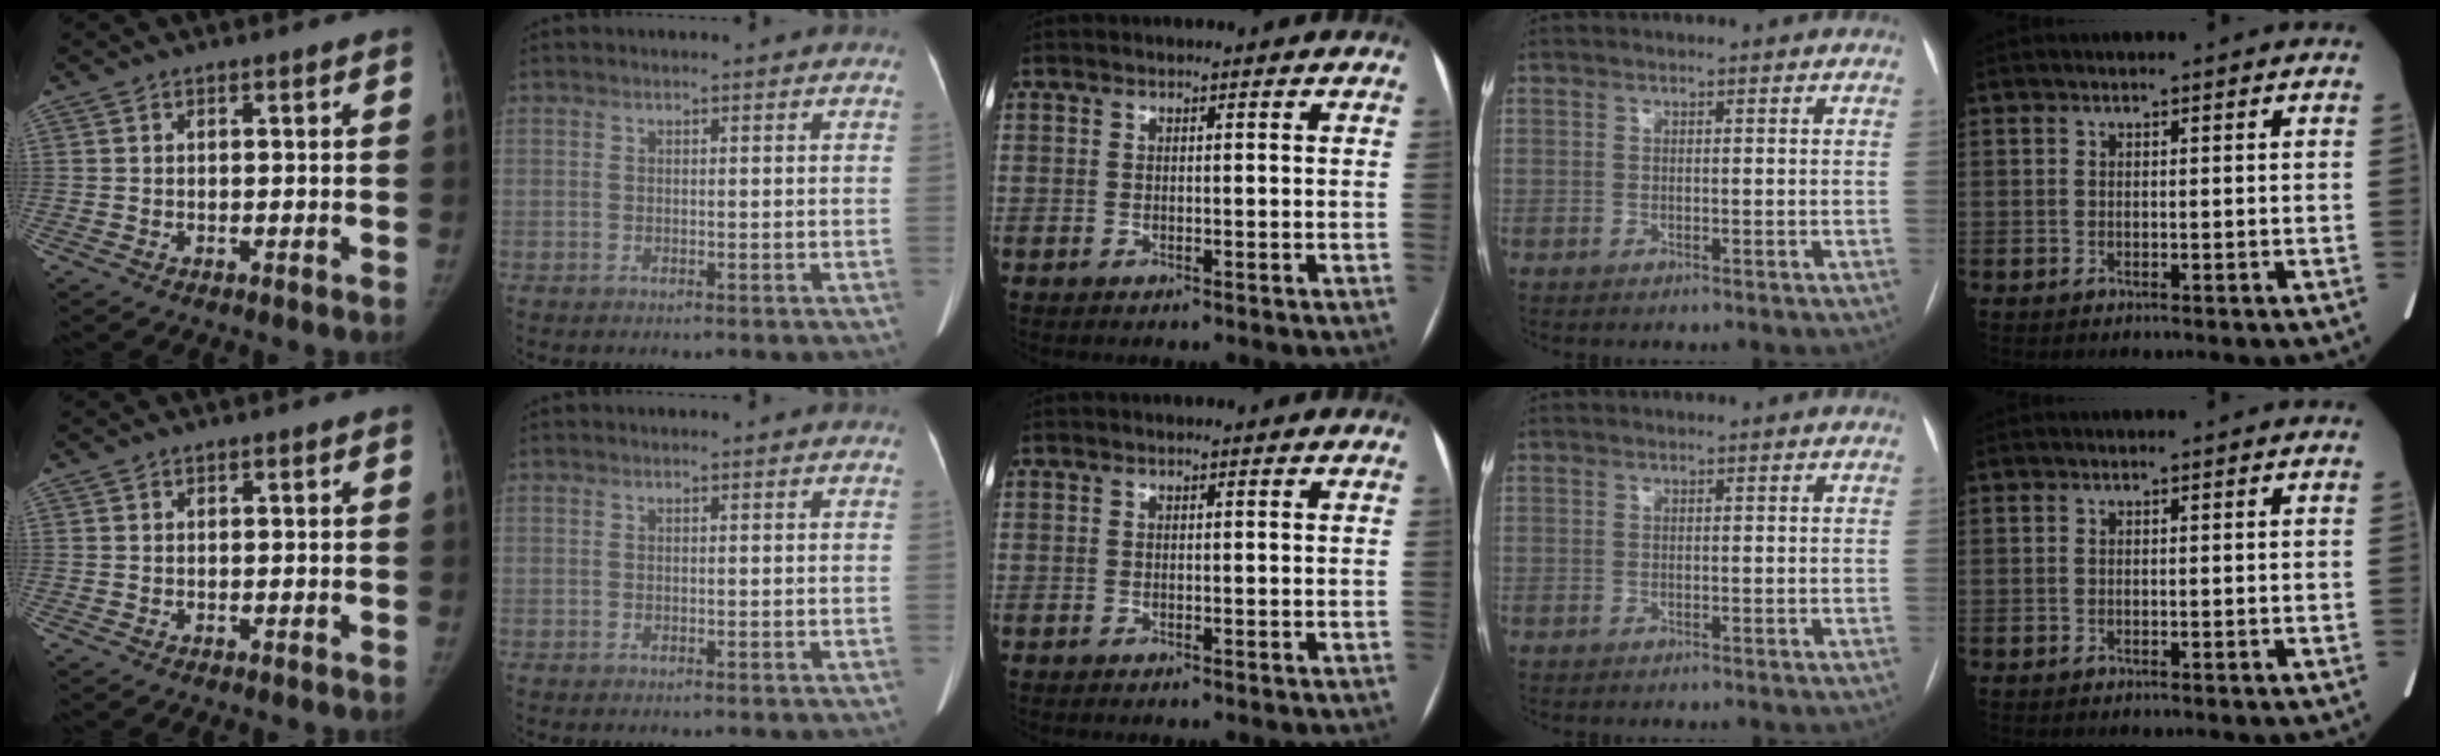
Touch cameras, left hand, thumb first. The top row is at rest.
{}